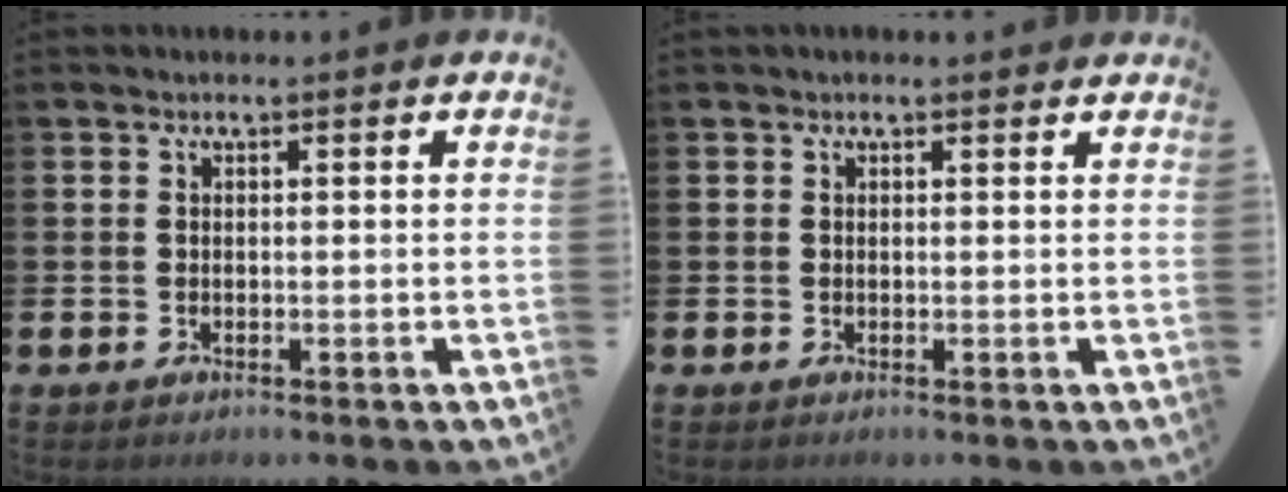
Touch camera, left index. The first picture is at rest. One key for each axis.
{"total": 0.5, "fx": 0.5, "fy": 0.1, "fz": 0.2, "tx": 0.002, "ty": -0.002, "tz": 0.007}